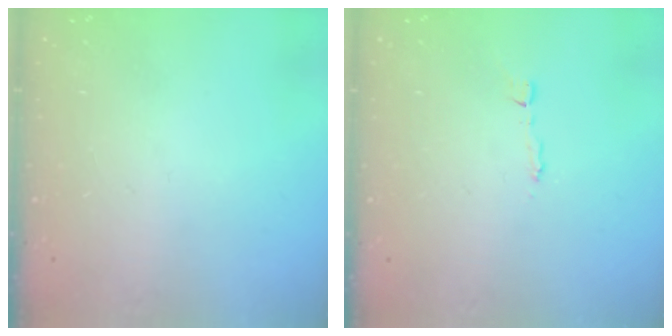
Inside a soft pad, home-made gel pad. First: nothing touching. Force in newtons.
{"total": 2.1, "press": 2.1, "slide": 0.0}